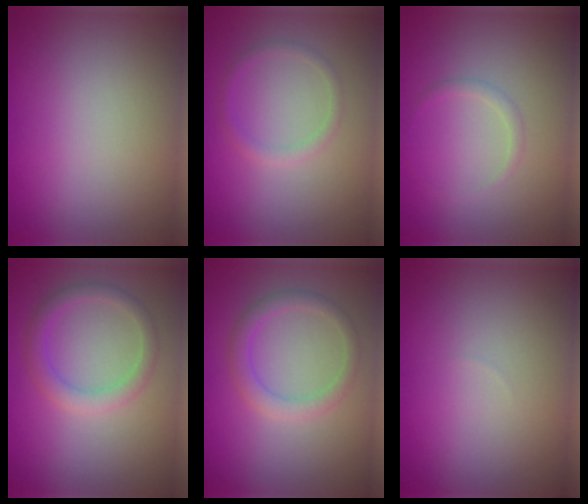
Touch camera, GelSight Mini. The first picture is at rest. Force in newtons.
{"total": 1.3, "press": 1.3, "slide": 0.1}
{"total": 1.0, "press": 1.0, "slide": 0.1}
{"total": 2.3, "press": 2.3, "slide": 0.1}
{"total": 2.3, "press": 2.2, "slide": 0.1}
{"total": 0.0}